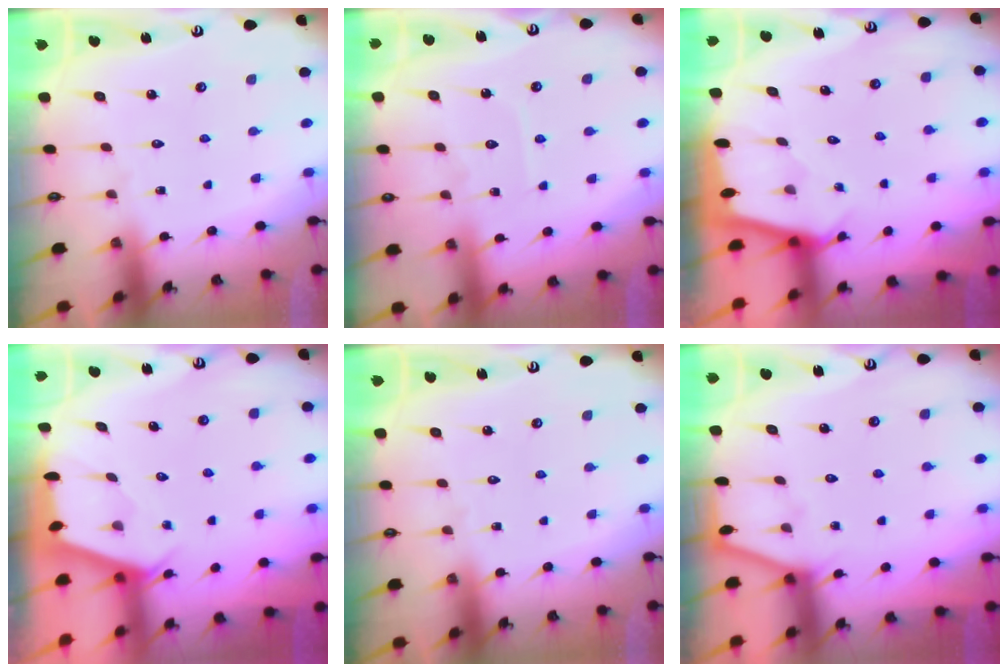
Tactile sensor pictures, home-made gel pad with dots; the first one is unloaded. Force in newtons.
{"total": 5.5, "press": 5.5, "slide": 0.6}
{"total": 1.5, "press": 1.5, "slide": 0.2}
{"total": 2.2, "press": 2.2, "slide": 0.4}
{"total": 0.0}
{"total": 2.5, "press": 2.4, "slide": 0.4}